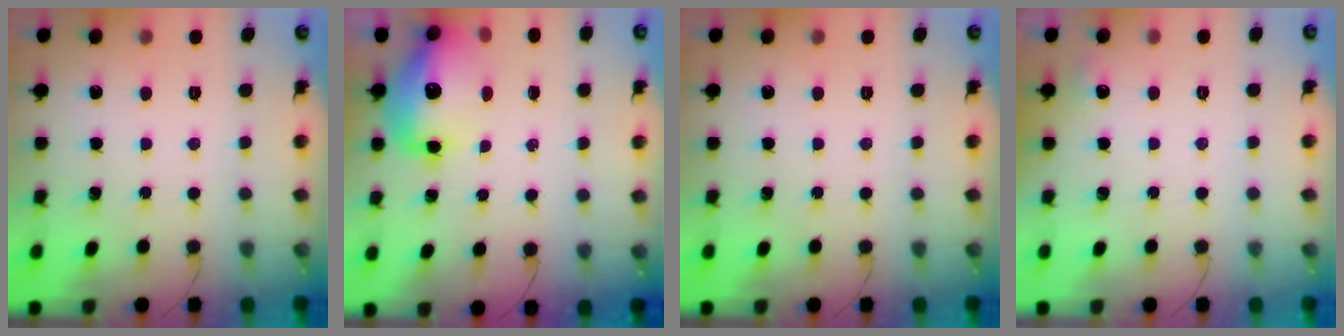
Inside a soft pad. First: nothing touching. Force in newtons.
{"total": 14.3, "press": 13.8, "slide": 3.8}
{"total": 0.0}
{"total": 6.5, "press": 3.4, "slide": 5.5}